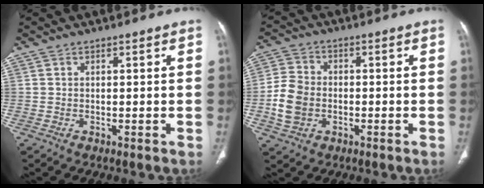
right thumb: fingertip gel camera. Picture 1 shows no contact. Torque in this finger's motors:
{"motor_torque": [-0.15, 0.49, 0.13, 0.43, 0.11]}